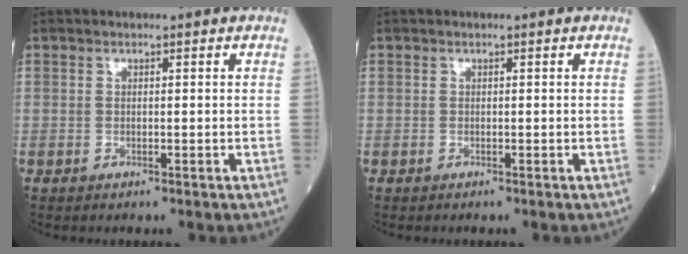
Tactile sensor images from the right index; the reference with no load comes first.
{"total": 0.0}